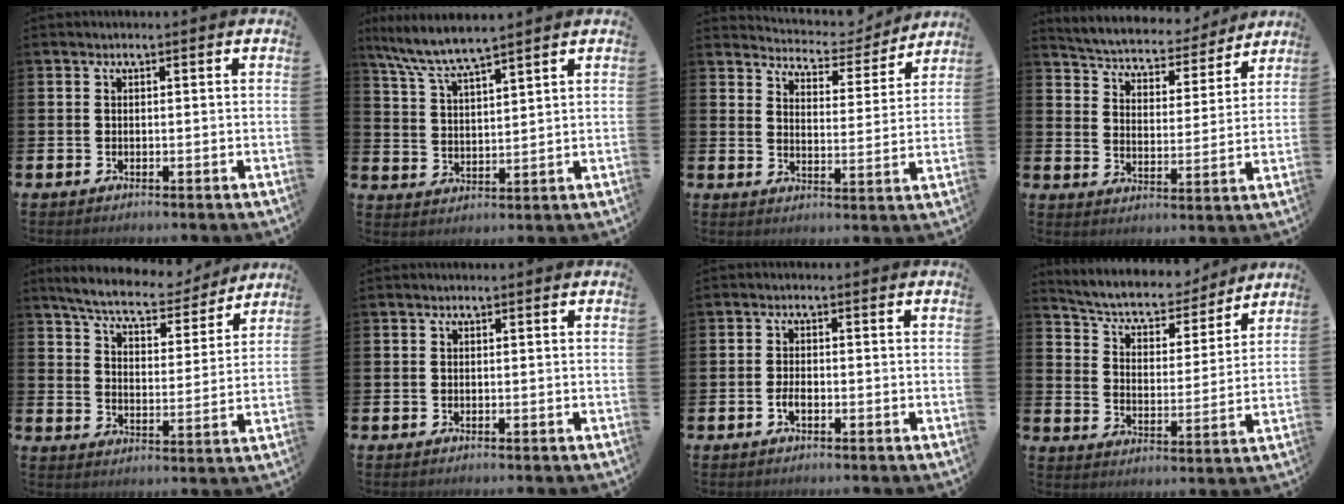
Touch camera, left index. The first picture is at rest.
{"total": 6.3, "force": [6.0, -0.2, 2.0], "torque": [-0.062, -0.031, 0.105]}
{"total": 5.0, "force": [4.9, 1.0, 0.2], "torque": [-0.022, -0.042, 0.080]}
{"total": 5.2, "force": [5.0, 1.4, 0.4], "torque": [-0.037, -0.044, 0.082]}
{"total": 7.5, "force": [7.0, 1.5, 2.0], "torque": [-0.065, -0.046, 0.121]}
{"total": 0.0}
{"total": 1.8, "force": [-0.8, 0.8, 1.4], "torque": [-0.029, 0.003, -0.014]}
{"total": 6.0, "force": [5.4, 2.2, 1.3], "torque": [-0.049, -0.046, 0.086]}